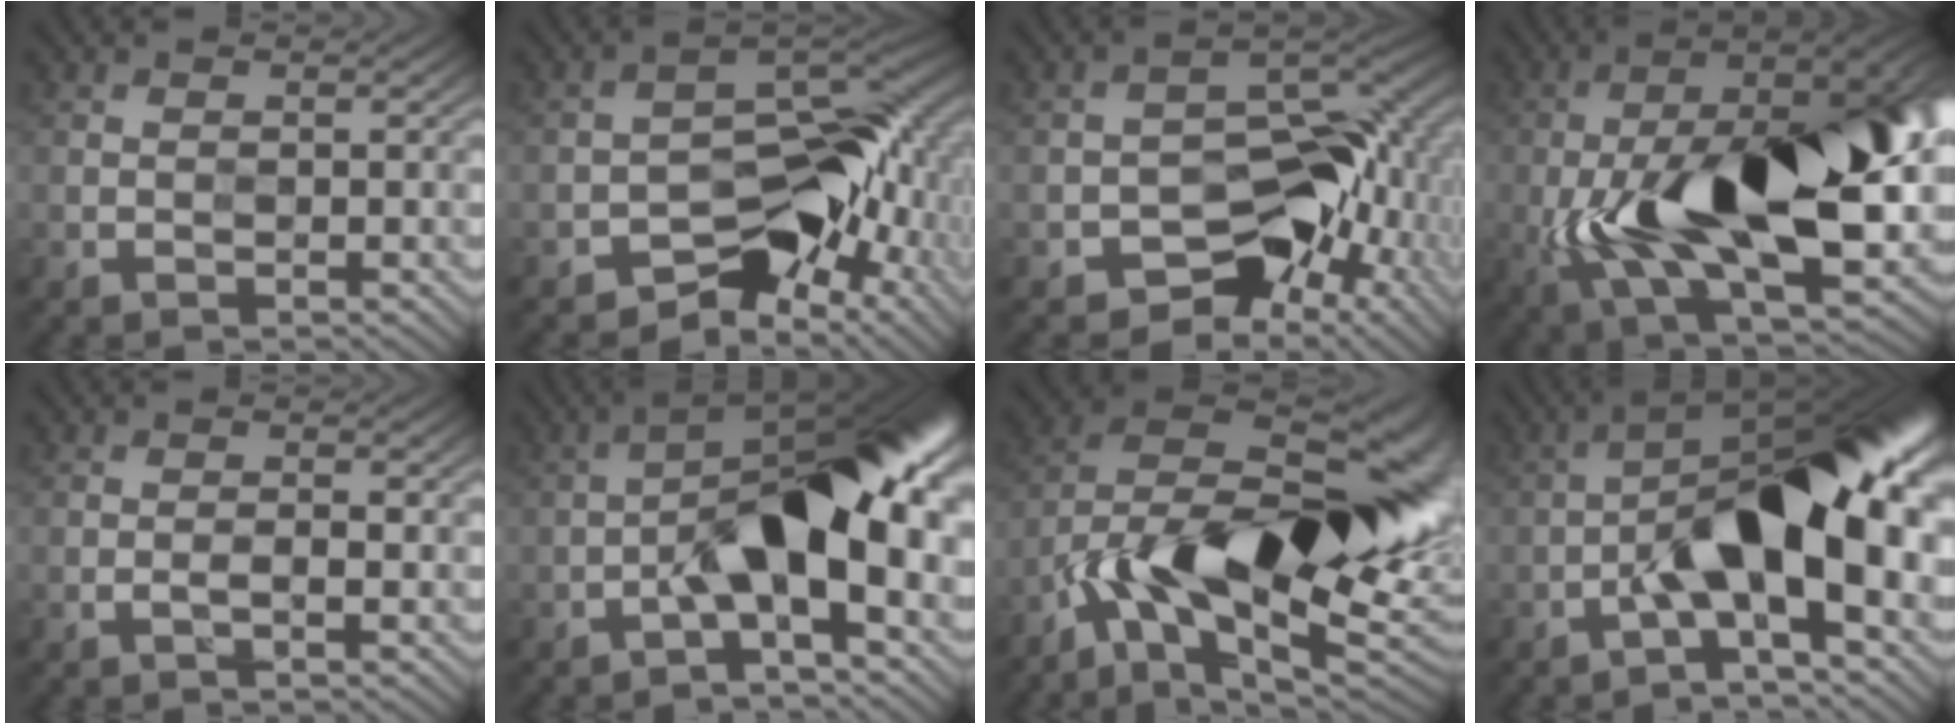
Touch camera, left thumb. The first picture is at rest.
{"total": 10.0, "force": [-5.0, 5.8, 6.4], "torque": [-0.067, -0.003, -0.090]}
{"total": 10.2, "force": [-4.2, 6.8, 6.4], "torque": [-0.068, -0.008, -0.072]}
{"total": 19.0, "force": [-2.3, 7.5, 17.3], "torque": [-0.300, 0.006, -0.039]}
{"total": 1.2, "force": [-0.3, 0.1, 1.2], "torque": [-0.020, 0.002, -0.008]}
{"total": 11.6, "force": [-2.3, 4.1, 10.6], "torque": [-0.172, 0.023, -0.041]}
{"total": 18.1, "force": [-5.4, 8.2, 15.1], "torque": [-0.249, 0.003, -0.100]}
{"total": 12.9, "force": [-2.4, 4.5, 11.9], "torque": [-0.192, 0.022, -0.042]}